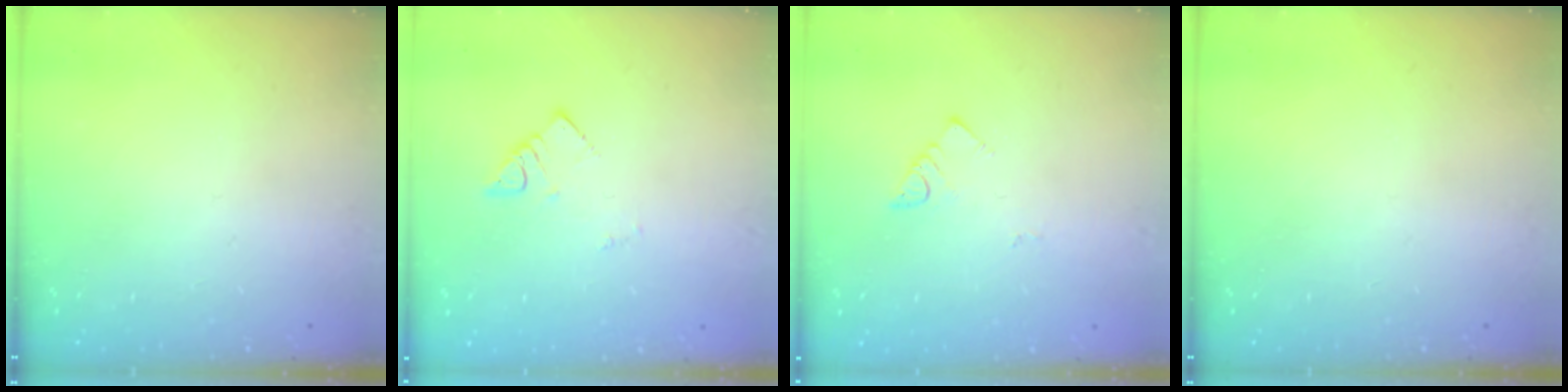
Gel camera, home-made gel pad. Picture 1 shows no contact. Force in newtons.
{"total": 2.6, "press": 2.6, "slide": 0.1}
{"total": 2.9, "press": 2.9, "slide": 0.3}
{"total": 0.0}